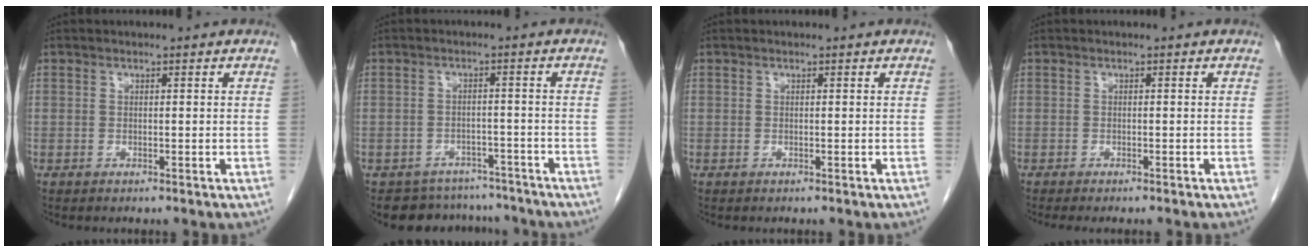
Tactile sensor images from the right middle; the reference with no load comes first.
{"total": 8.0, "force": [-7.2, 3.5, -0.3], "torque": [0.014, 0.023, -0.089]}
{"total": 0.0}
{"total": 4.1, "force": [-3.6, 0.2, 2.0], "torque": [-0.019, -0.004, -0.046]}